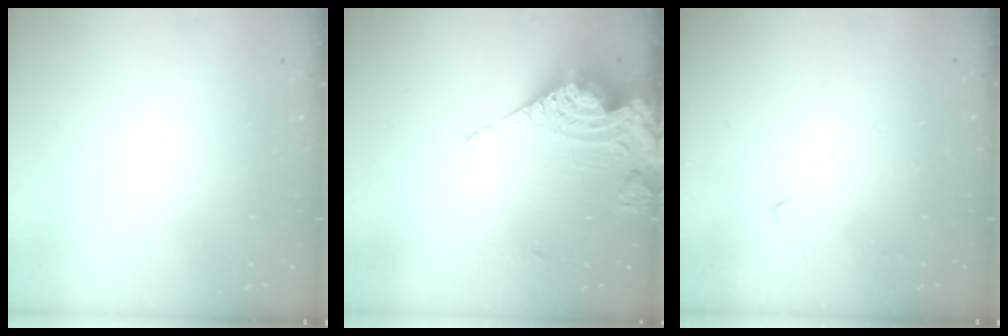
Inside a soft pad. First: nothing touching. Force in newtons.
{"total": 14.1, "press": 14.0, "slide": 1.5}
{"total": 3.3, "press": 3.2, "slide": 0.4}